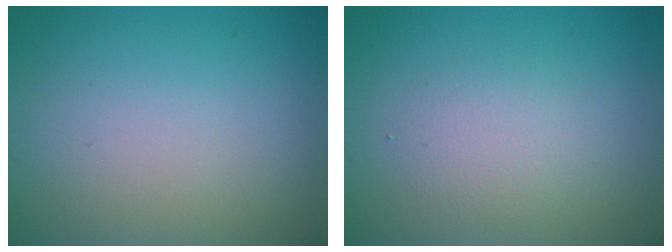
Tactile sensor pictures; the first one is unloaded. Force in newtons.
{"total": 2.0, "press": 2.0, "slide": 0.1}